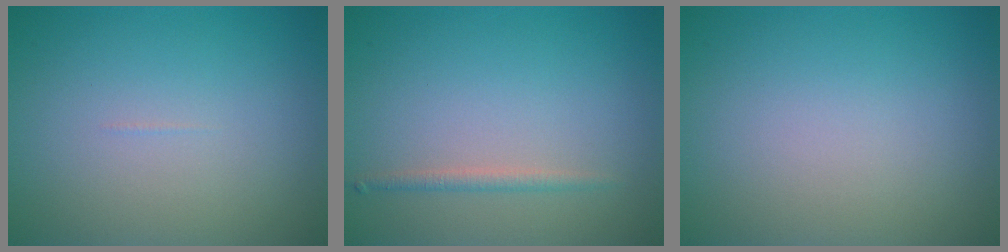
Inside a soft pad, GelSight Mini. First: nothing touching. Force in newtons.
{"total": 1.1, "press": 1.1, "slide": 0.0}
{"total": 0.0}